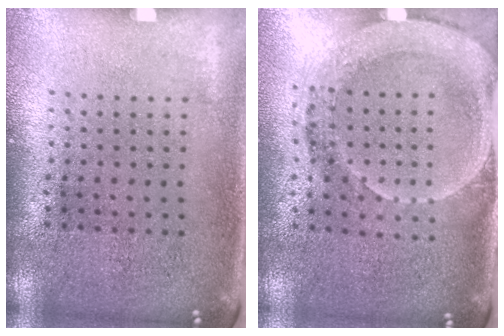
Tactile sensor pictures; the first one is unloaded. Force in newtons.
{"total": 1.8, "press": 1.7, "slide": 0.7}